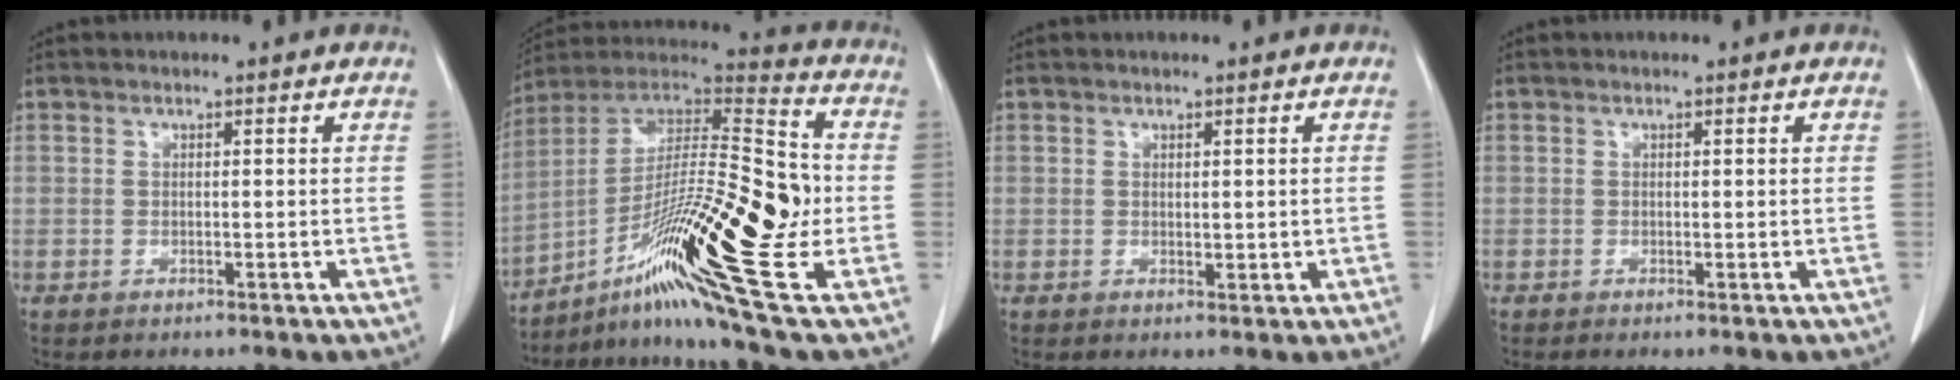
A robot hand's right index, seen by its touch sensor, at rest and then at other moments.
{"total": 25.3, "force": [-7.0, 1.7, 24.2], "torque": [-0.414, -0.009, -0.125]}
{"total": 0.7, "force": [0.1, 0.5, 0.4], "torque": [-0.004, -0.002, 0.004]}
{"total": 0.0}